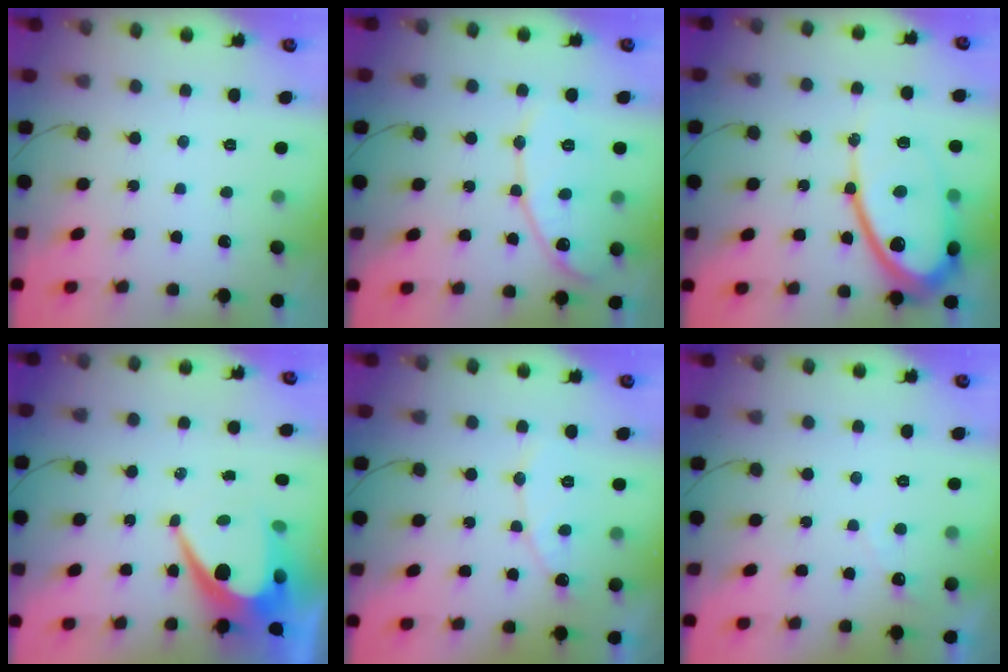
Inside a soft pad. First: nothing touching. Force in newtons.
{"total": 11.9, "press": 11.8, "slide": 1.1}
{"total": 18.3, "press": 18.2, "slide": 1.5}
{"total": 11.0, "press": 11.0, "slide": 1.0}
{"total": 8.7, "press": 8.6, "slide": 0.8}
{"total": 2.7, "press": 2.7, "slide": 0.1}